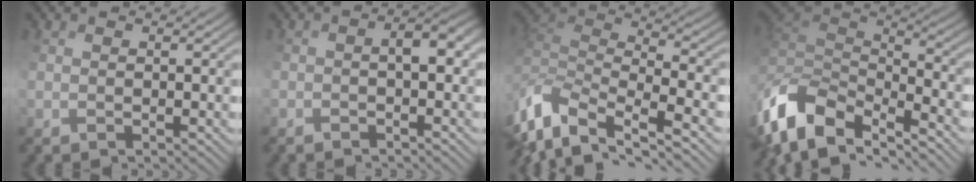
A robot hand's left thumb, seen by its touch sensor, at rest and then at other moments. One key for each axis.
{"total": 4.1, "fx": -1.2, "fy": 1.6, "fz": 3.6, "tx": -0.057, "ty": 0.003, "tz": -0.021}
{"total": 8.7, "fx": -3.6, "fy": 3.6, "fz": 7.1, "tx": -0.171, "ty": 0.006, "tz": -0.067}
{"total": 10.0, "fx": -4.1, "fy": 5.5, "fz": 7.3, "tx": -0.181, "ty": -0.007, "tz": -0.066}